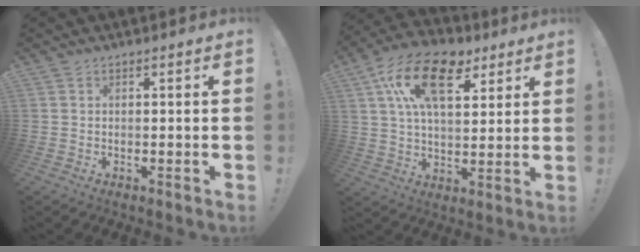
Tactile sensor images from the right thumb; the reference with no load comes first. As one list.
[{"total": 18.3, "force": [8.3, 9.8, 13.0], "torque": [-0.224, -0.024, 0.149]}]